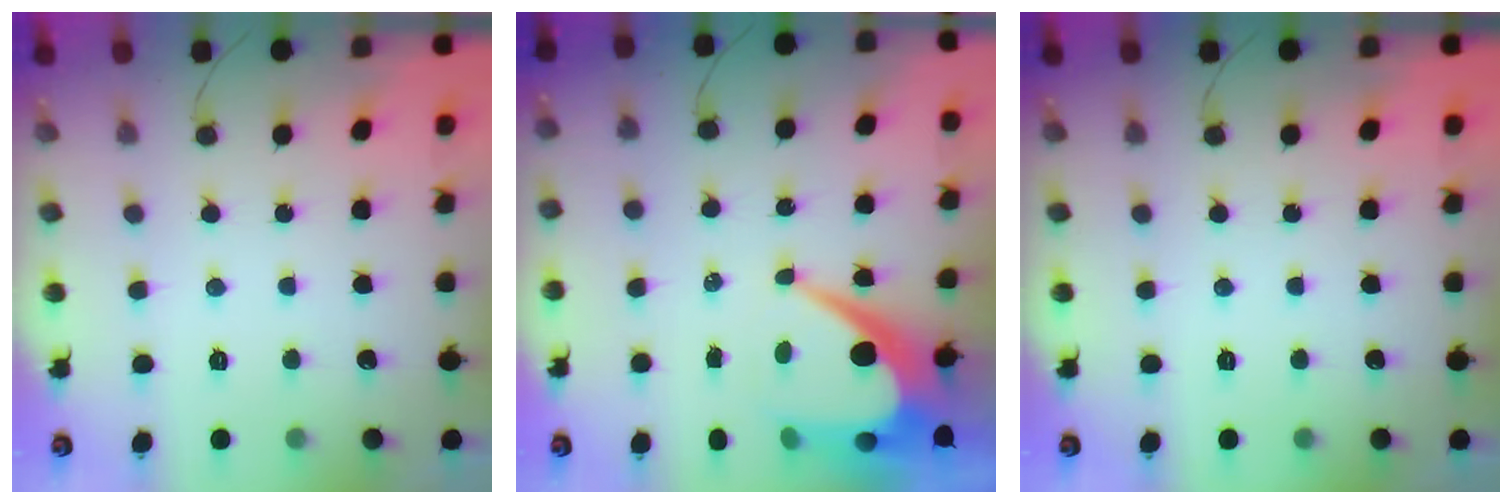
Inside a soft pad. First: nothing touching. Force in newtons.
{"total": 12.2, "press": 12.2, "slide": 0.7}
{"total": 0.0}